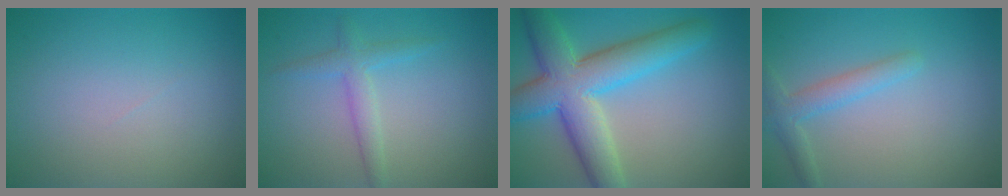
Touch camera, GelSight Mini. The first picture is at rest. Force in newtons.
{"total": 2.3, "press": 2.3, "slide": 0.1}
{"total": 8.6, "press": 8.6, "slide": 0.4}
{"total": 2.3, "press": 2.3, "slide": 0.1}